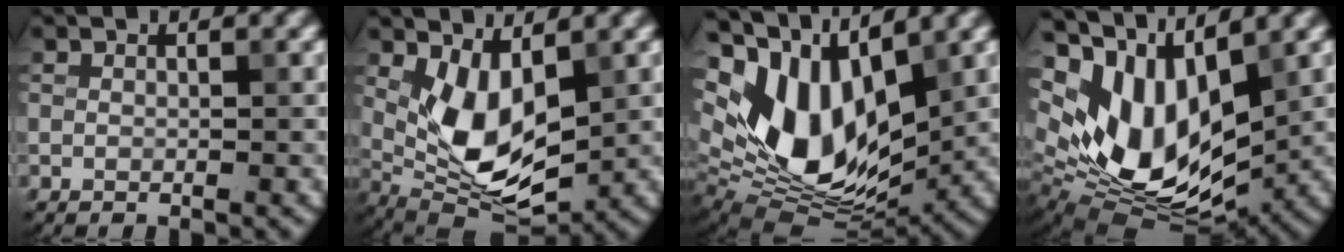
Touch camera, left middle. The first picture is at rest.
{"total": 7.5, "force": [0.9, 3.8, 6.4], "torque": [-0.131, -0.013, 0.020]}
{"total": 11.9, "force": [3.1, 7.0, 9.2], "torque": [-0.182, -0.001, 0.054]}
{"total": 11.9, "force": [3.4, 6.7, 9.3], "torque": [-0.186, -0.009, 0.061]}